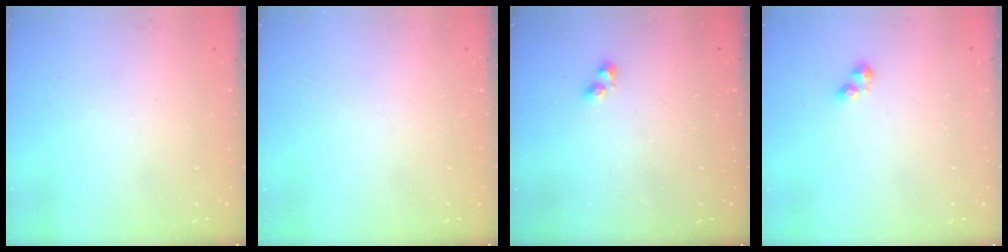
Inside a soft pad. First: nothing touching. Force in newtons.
{"total": 0.0}
{"total": 0.9, "press": 0.4, "slide": 0.8}
{"total": 3.4, "press": 3.4, "slide": 0.5}